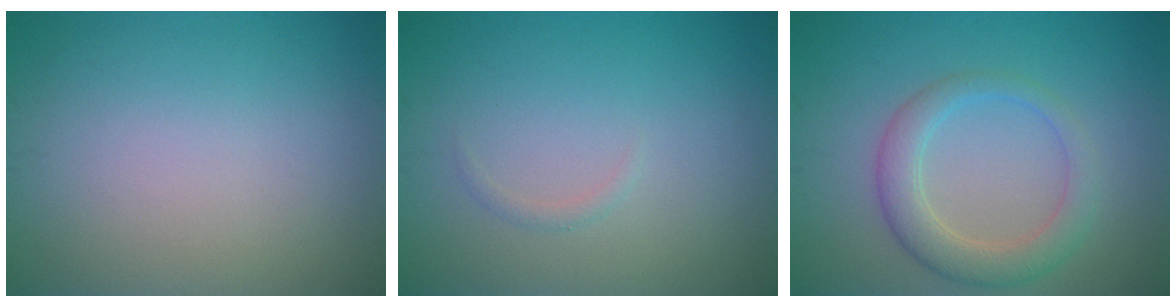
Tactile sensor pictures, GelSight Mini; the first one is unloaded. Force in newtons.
{"total": 0.6, "press": 0.6, "slide": 0.0}
{"total": 4.0, "press": 3.9, "slide": 0.5}